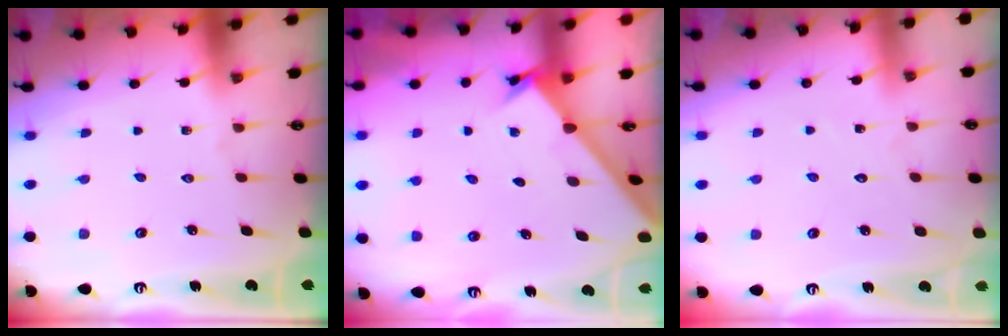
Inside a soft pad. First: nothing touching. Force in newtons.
{"total": 1.7, "press": 1.7, "slide": 0.1}
{"total": 4.6, "press": 4.6, "slide": 0.3}